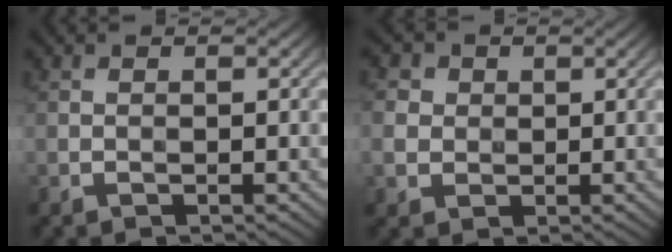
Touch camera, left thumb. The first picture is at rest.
{"total": 3.4, "force": [0.6, 3.2, 1.0], "torque": [-0.044, 0.005, 0.006]}